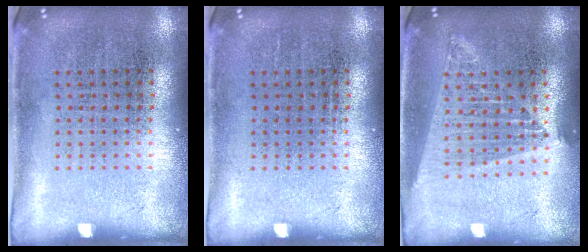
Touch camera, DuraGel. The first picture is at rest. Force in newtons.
{"total": 0.0}
{"total": 1.8, "press": 1.6, "slide": 0.8}